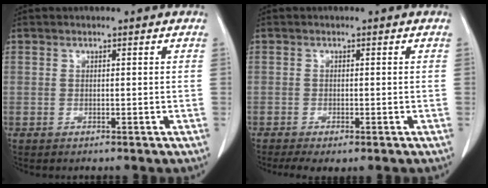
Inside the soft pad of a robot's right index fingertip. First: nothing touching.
{"total": 3.8, "force": [-2.6, 1.2, 2.5], "torque": [-0.043, -0.012, -0.037]}